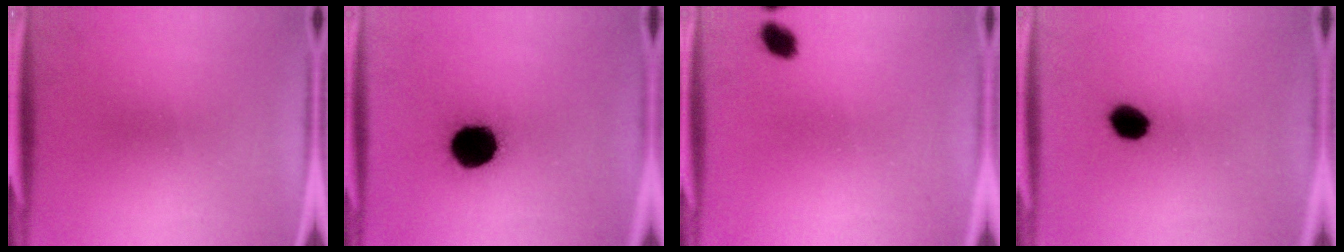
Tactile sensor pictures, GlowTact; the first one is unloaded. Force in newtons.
{"total": 14.5}
{"total": 2.8}
{"total": 3.8}